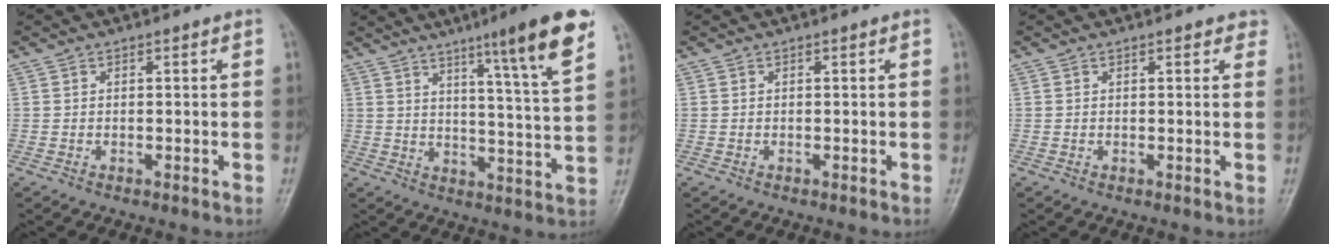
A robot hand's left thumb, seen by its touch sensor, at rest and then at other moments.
{"total": 14.8, "force": [8.6, 0.2, 12.0], "torque": [-0.164, -0.042, 0.126]}
{"total": 0.0}
{"total": 2.0, "force": [1.6, 1.0, 0.9], "torque": [0.009, 0.000, 0.011]}